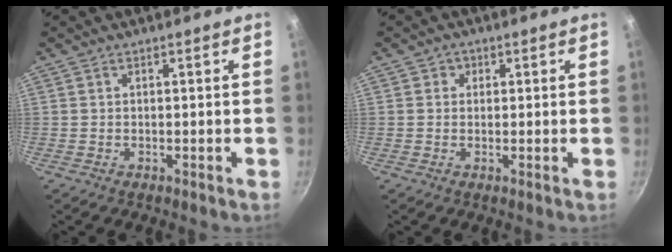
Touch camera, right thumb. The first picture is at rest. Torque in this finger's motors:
{"motor_torque": [0.03, 0.03, -0.15, 0.01, 0.00]}